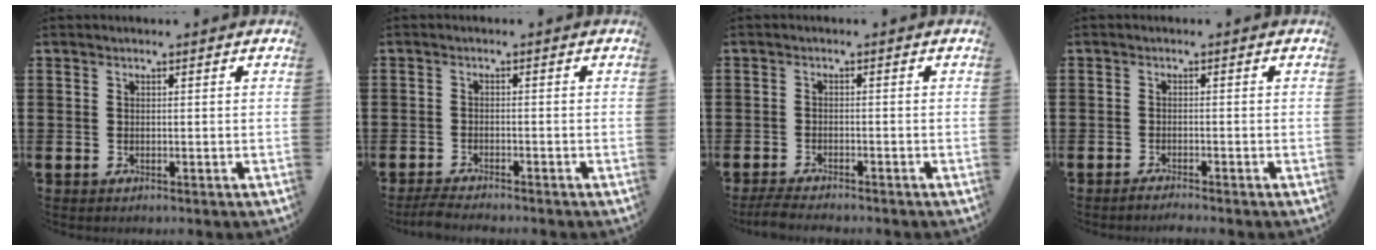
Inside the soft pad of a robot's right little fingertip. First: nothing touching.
{"total": 1.9, "force": [-1.8, 0.1, 0.7], "torque": [-0.012, 0.005, -0.035]}
{"total": 2.0, "force": [-1.9, 0.1, 0.7], "torque": [-0.011, 0.005, -0.037]}
{"total": 1.1, "force": [-1.0, -0.1, 0.4], "torque": [-0.007, -0.002, -0.020]}